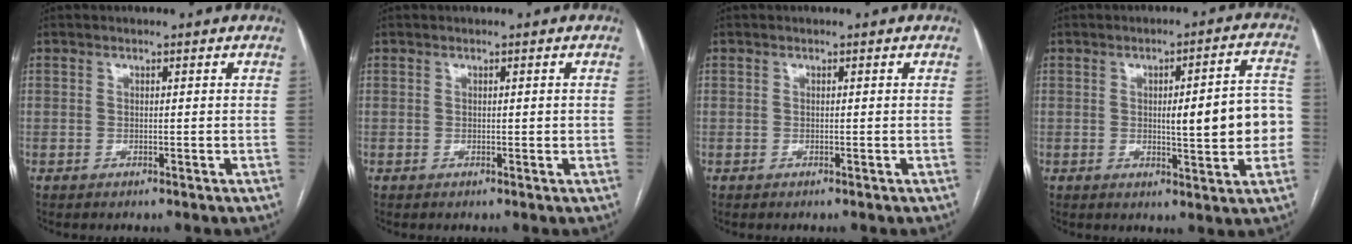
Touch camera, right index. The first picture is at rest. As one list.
[{"total": 0.8, "force": [0.1, 0.3, 0.7], "torque": [-0.011, 0.000, 0.002]}, {"total": 0.0}, {"total": 10.5, "force": [-0.6, 2.2, 10.3], "torque": [-0.126, 0.021, -0.005]}]